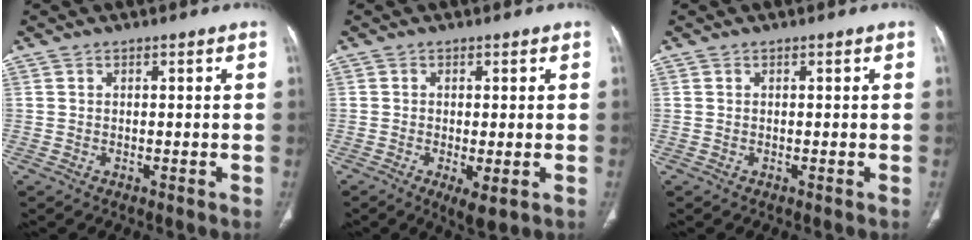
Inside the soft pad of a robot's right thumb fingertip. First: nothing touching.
{"total": 4.1, "force": [-1.3, 1.2, 3.7], "torque": [-0.069, -0.015, -0.019]}
{"total": 0.0}